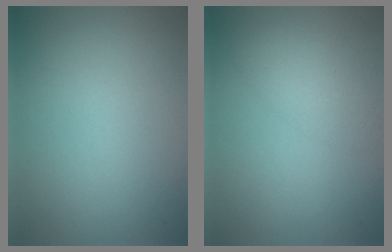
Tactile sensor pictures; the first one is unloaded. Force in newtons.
{"total": 2.7, "press": 2.7, "slide": 0.2}